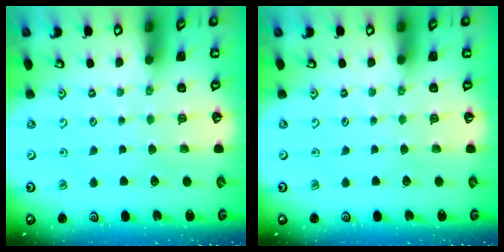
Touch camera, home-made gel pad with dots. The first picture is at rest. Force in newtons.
{"total": 0.0}